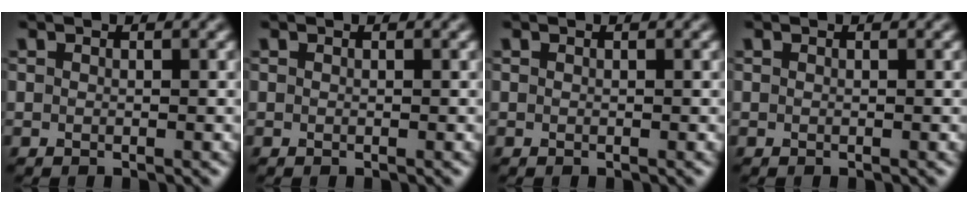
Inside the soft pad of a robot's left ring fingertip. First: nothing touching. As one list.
[{"total": 0.0}, {"total": 0.0}, {"total": 0.0}]